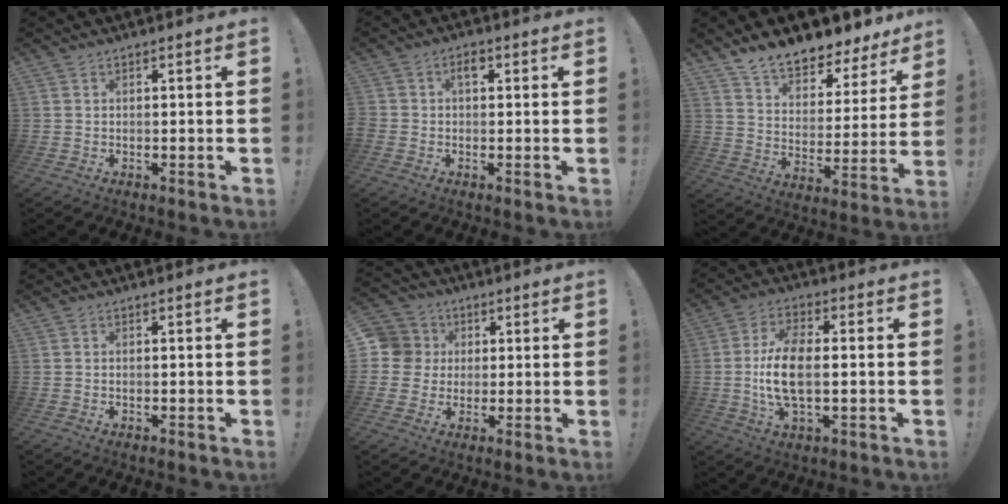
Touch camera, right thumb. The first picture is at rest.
{"total": 3.5, "force": [0.4, 2.4, 2.5], "torque": [-0.034, 0.006, 0.004]}
{"total": 10.9, "force": [10.0, 3.0, 3.1], "torque": [-0.058, -0.091, 0.173]}
{"total": 0.0}
{"total": 8.8, "force": [0.9, 8.5, 1.8], "torque": [-0.035, 0.001, 0.019]}
{"total": 11.5, "force": [-0.6, 5.4, 10.1], "torque": [-0.192, -0.004, -0.015]}